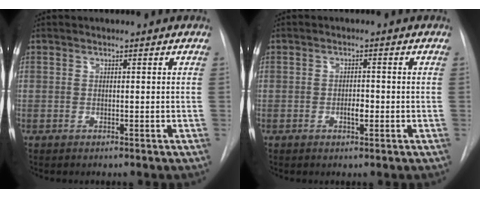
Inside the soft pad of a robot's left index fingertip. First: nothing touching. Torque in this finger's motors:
{"motor_torque": [0.50, 0.21, 0.03, 0.00]}